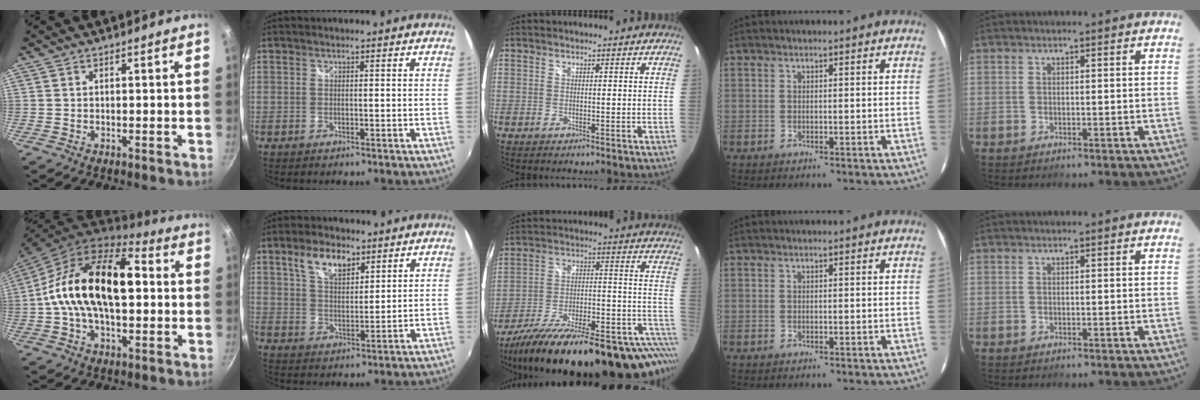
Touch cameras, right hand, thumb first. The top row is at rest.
{"thumb": {"total": 21.4, "force": [1.4, 12.1, 17.6], "torque": [-0.283, 0.031, 0.004]}, "index": {"total": 8.0, "force": [4.4, 4.3, 5.1], "torque": [-0.090, 0.014, 0.079]}, "middle": {"total": 34.2, "force": [-26.2, 8.6, 20.3], "torque": [-0.274, -0.053, -0.375]}}